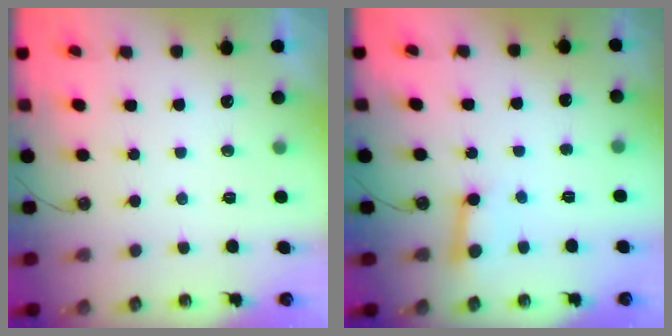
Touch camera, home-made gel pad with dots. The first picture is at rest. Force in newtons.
{"total": 6.0, "press": 6.0, "slide": 0.6}